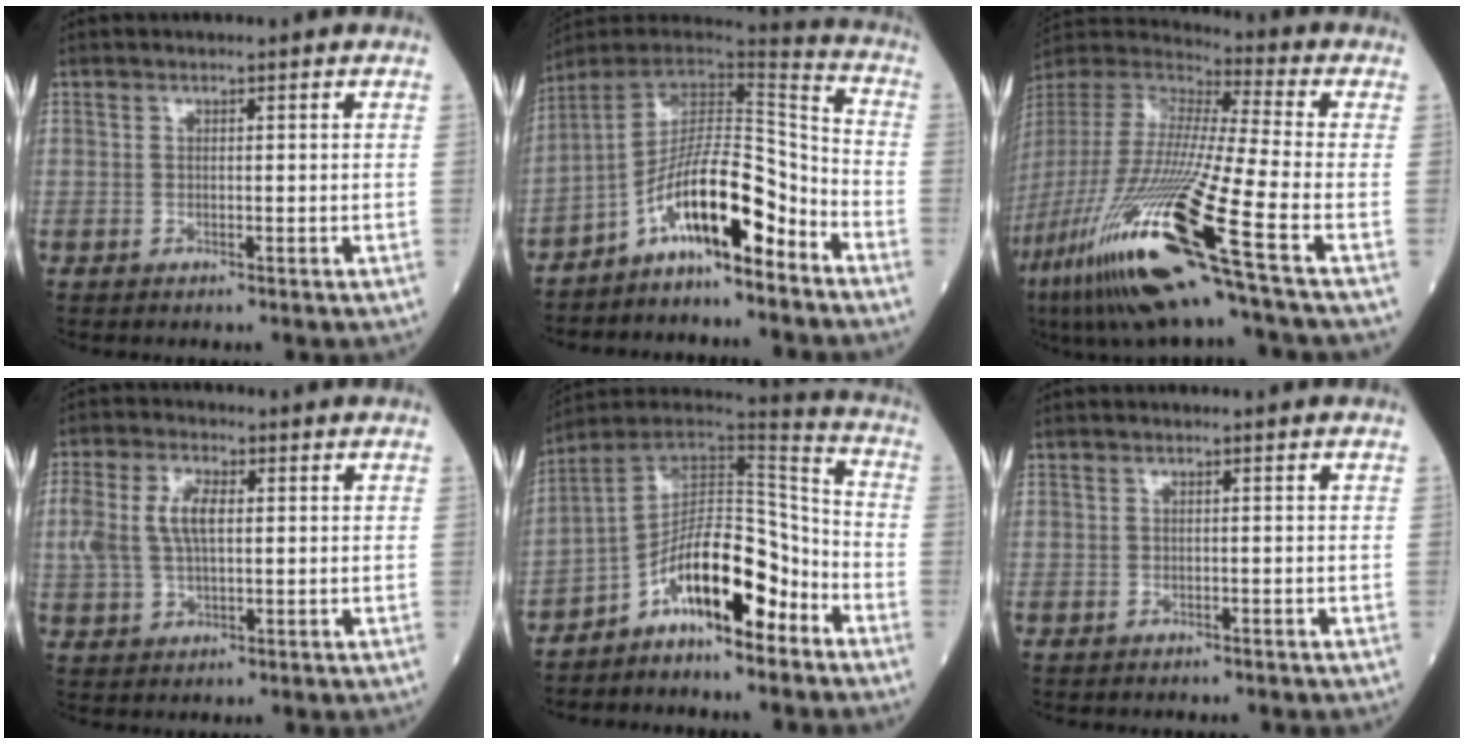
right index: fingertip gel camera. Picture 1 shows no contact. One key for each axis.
{"total": 12.5, "fx": -7.5, "fy": 2.7, "fz": 9.7, "tx": -0.159, "ty": 0.029, "tz": -0.132}
{"total": 28.4, "fx": -15.0, "fy": 0.4, "fz": 24.1, "tx": -0.531, "ty": -0.077, "tz": -0.289}
{"total": 7.3, "fx": 1.1, "fy": 3.5, "fz": 6.3, "tx": -0.152, "ty": 0.018, "tz": 0.026}
{"total": 13.1, "fx": -7.2, "fy": 4.4, "fz": 9.9, "tx": -0.159, "ty": 0.034, "tz": -0.123}
{"total": 1.7, "fx": -1.5, "fy": 0.6, "fz": 0.7, "tx": -0.017, "ty": -0.002, "tz": -0.016}